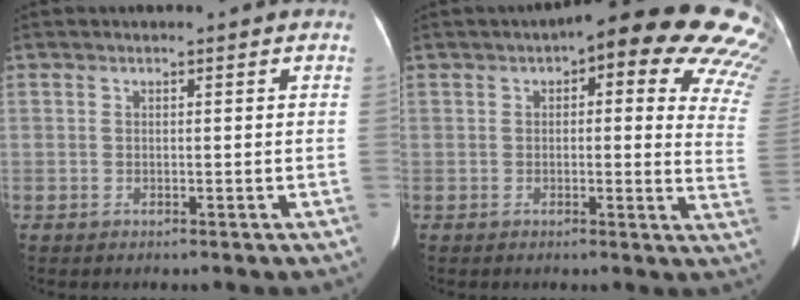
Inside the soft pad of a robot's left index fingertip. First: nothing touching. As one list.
[{"total": 18.7, "force": [11.4, 5.7, 13.7], "torque": [-0.147, 0.012, 0.099]}]